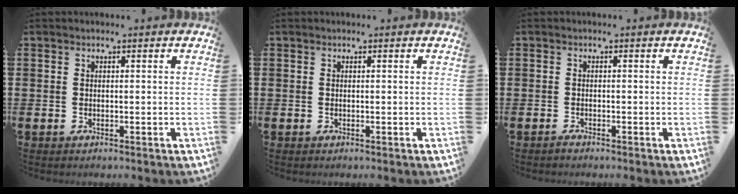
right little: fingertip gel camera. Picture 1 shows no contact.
{"total": 0.0}
{"total": 0.5, "force": [-0.5, 0.0, 0.1], "torque": [-0.002, -0.003, -0.010]}